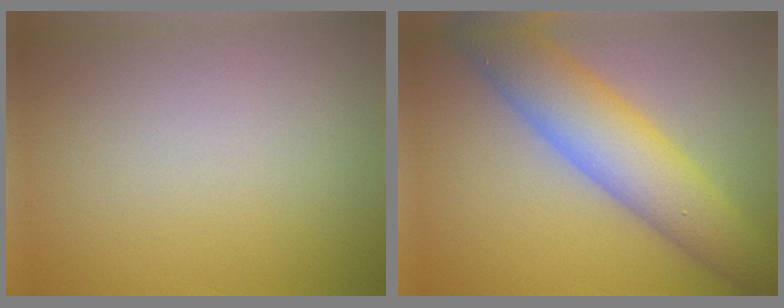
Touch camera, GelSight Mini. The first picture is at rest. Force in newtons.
{"total": 8.1, "press": 8.1, "slide": 0.4}